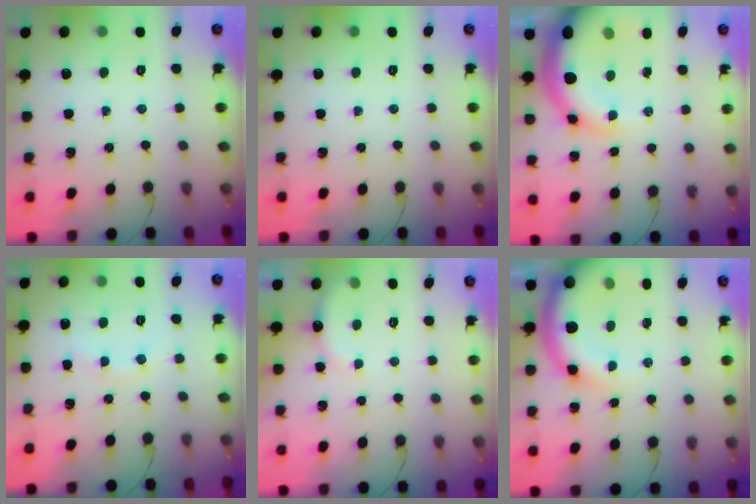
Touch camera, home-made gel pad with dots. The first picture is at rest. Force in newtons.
{"total": 0.0}
{"total": 16.2, "press": 15.5, "slide": 4.6}
{"total": 6.9, "press": 6.7, "slide": 1.4}
{"total": 5.4, "press": 5.2, "slide": 1.5}
{"total": 14.5, "press": 14.2, "slide": 3.0}